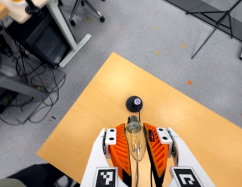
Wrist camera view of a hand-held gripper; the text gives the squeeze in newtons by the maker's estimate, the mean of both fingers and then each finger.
{"total": 20.2, "left": 22.0, "right": 18.3}